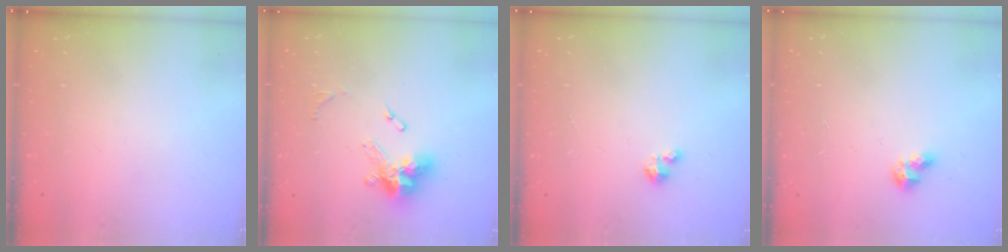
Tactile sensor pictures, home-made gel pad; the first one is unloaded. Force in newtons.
{"total": 12.8, "press": 12.7, "slide": 1.4}
{"total": 1.2, "press": 1.2, "slide": 0.2}
{"total": 5.6, "press": 5.6, "slide": 0.4}